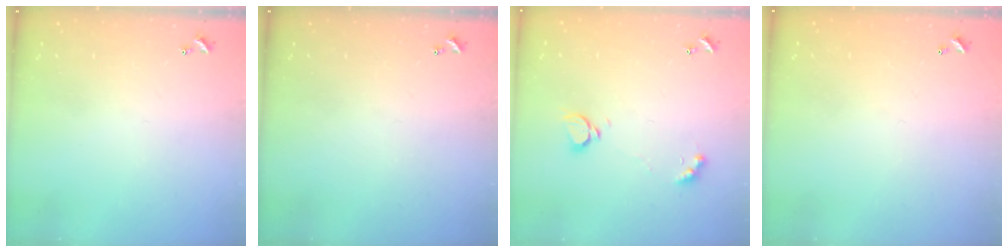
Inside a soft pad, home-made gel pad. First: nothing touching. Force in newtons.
{"total": 0.0}
{"total": 2.3, "press": 2.2, "slide": 0.3}
{"total": 2.9, "press": 2.9, "slide": 0.1}